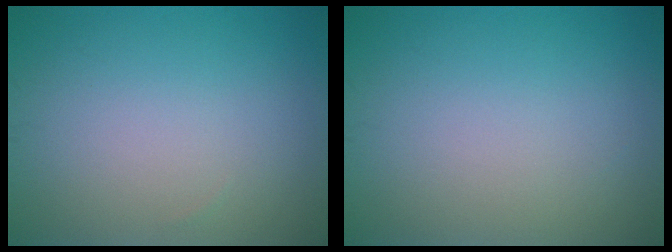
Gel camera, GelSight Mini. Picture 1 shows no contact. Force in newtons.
{"total": 0.0}